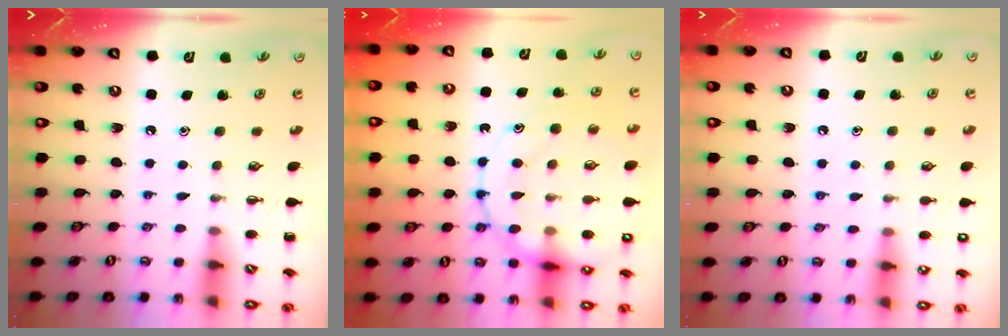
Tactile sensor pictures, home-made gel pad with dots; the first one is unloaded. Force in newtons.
{"total": 20.9, "press": 20.8, "slide": 2.3}
{"total": 7.9, "press": 7.5, "slide": 2.5}